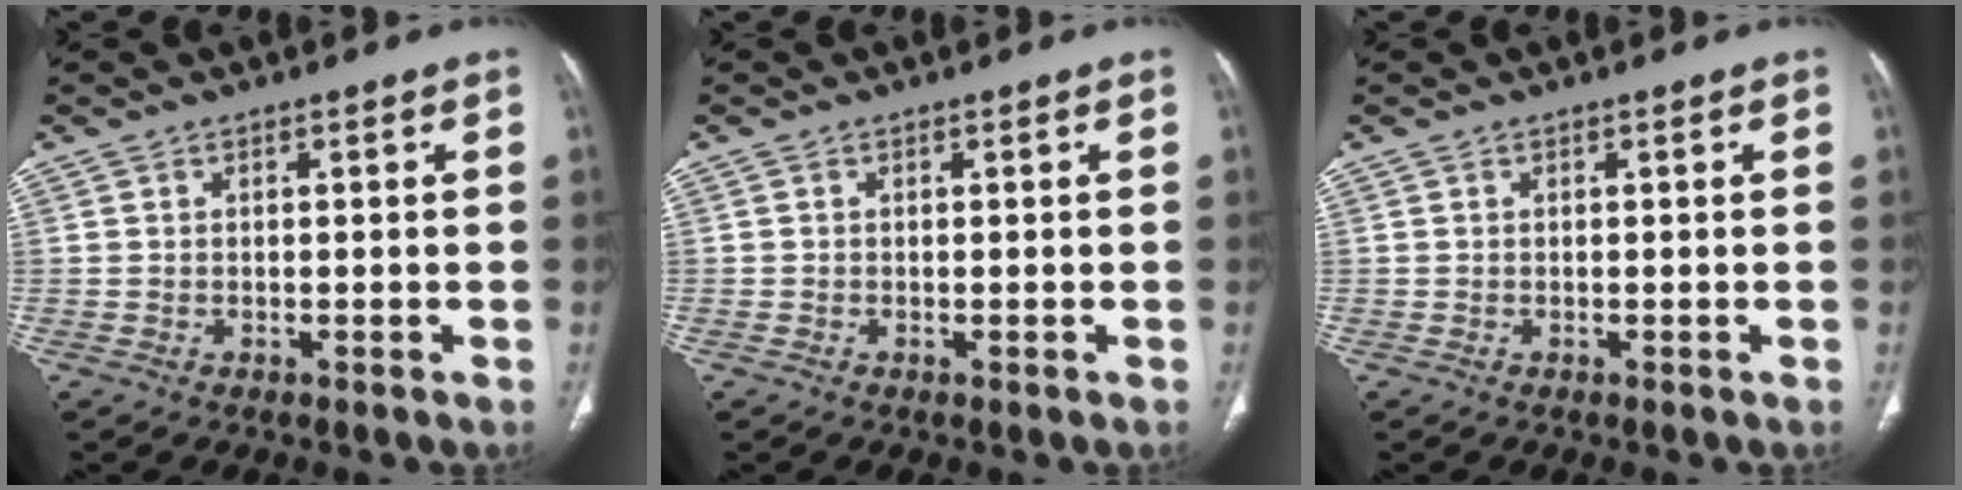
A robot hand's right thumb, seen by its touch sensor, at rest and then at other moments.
{"total": 0.0}
{"total": 0.0}